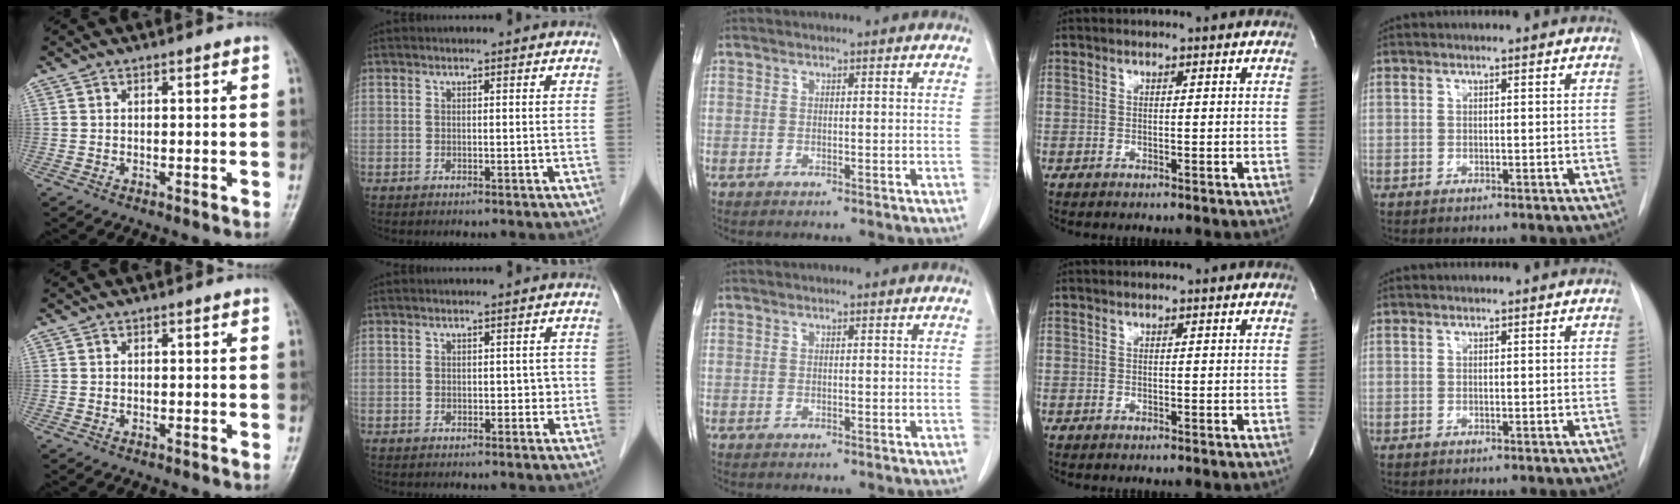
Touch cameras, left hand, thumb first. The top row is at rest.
{"index": {"total": 1.4, "force": [-0.1, 1.1, 0.9], "torque": [-0.005, 0.006, -0.002]}}